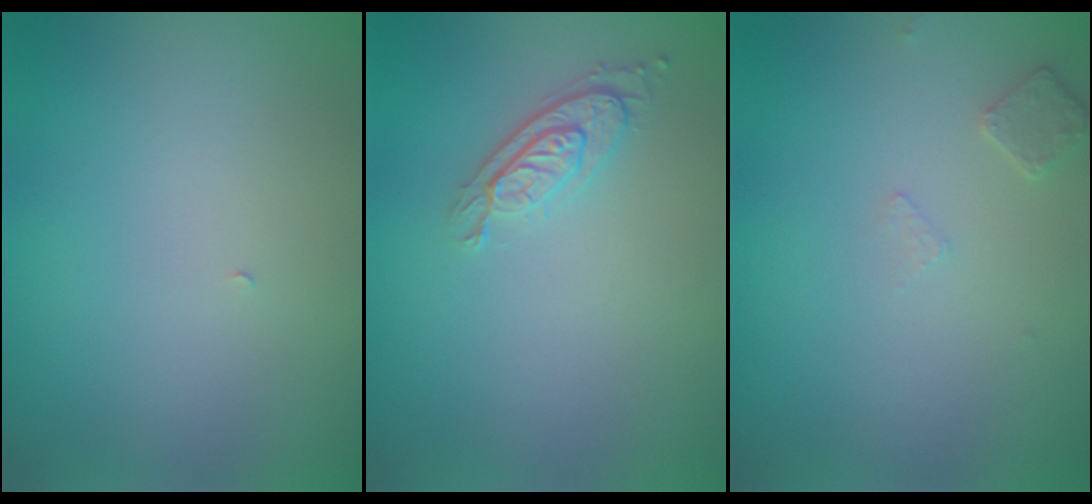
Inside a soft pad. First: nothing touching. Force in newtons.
{"total": 2.1, "press": 1.8, "slide": 1.1}
{"total": 1.2, "press": 1.1, "slide": 0.3}